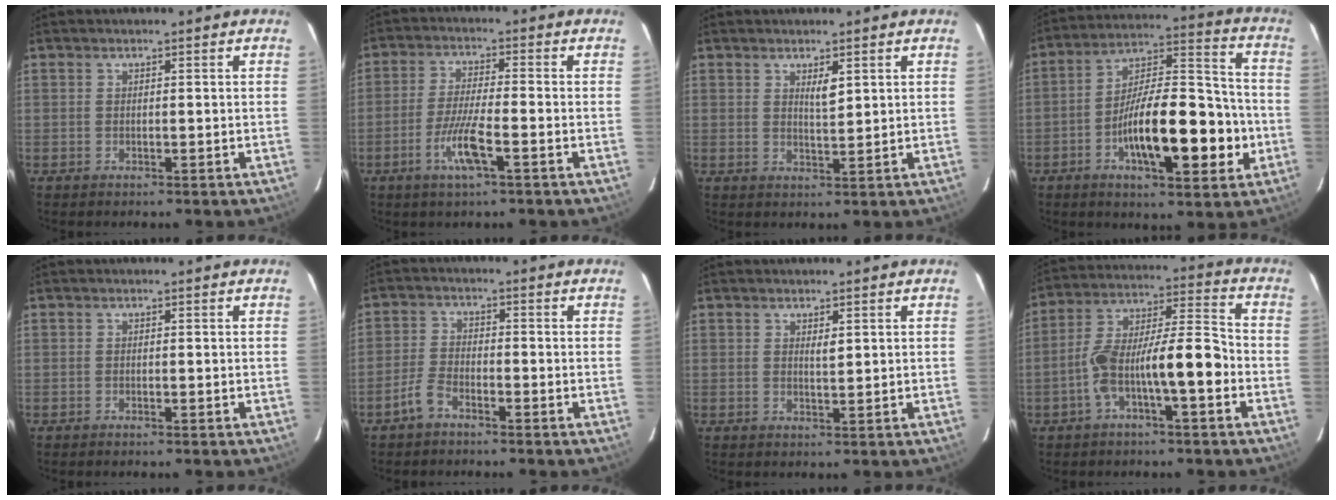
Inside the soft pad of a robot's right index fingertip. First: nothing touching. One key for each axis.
{"total": 6.8, "fx": -3.0, "fy": 0.5, "fz": 6.1, "tx": -0.121, "ty": -0.008, "tz": -0.057}
{"total": 2.3, "fx": 1.2, "fy": 0.5, "fz": 1.9, "tx": -0.038, "ty": -0.004, "tz": 0.023}
{"total": 17.8, "fx": -5.0, "fy": 5.2, "fz": 16.3, "tx": -0.269, "ty": 0.019, "tz": -0.078}
{"total": 0.7, "fx": -0.6, "fy": 0.0, "fz": 0.3, "tx": -0.009, "ty": -0.001, "tz": -0.007}
{"total": 3.5, "fx": -2.6, "fy": 1.2, "fz": 1.9, "tx": -0.049, "ty": 0.002, "tz": -0.053}
{"total": 1.2, "fx": 0.5, "fy": 0.2, "fz": 1.0, "tx": -0.019, "ty": -0.003, "tz": 0.009}
{"total": 12.3, "fx": -4.0, "fy": 2.0, "fz": 11.5, "tx": -0.210, "ty": 0.032, "tz": -0.066}